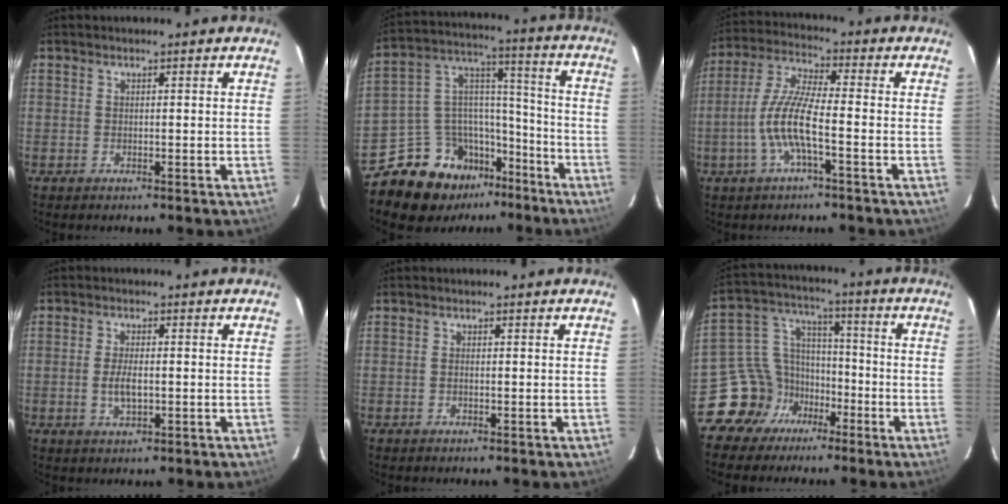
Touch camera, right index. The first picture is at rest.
{"total": 16.0, "force": [-11.7, 9.7, 5.1], "torque": [-0.110, 0.061, -0.183]}
{"total": 9.5, "force": [-3.0, 1.4, 8.9], "torque": [-0.196, 0.004, -0.060]}
{"total": 4.1, "force": [-0.6, 1.7, 3.6], "torque": [-0.072, -0.002, -0.010]}
{"total": 0.6, "force": [-0.2, 0.4, 0.5], "torque": [-0.010, 0.002, -0.004]}
{"total": 10.8, "force": [-6.6, 8.3, 1.8], "torque": [-0.049, 0.054, -0.115]}